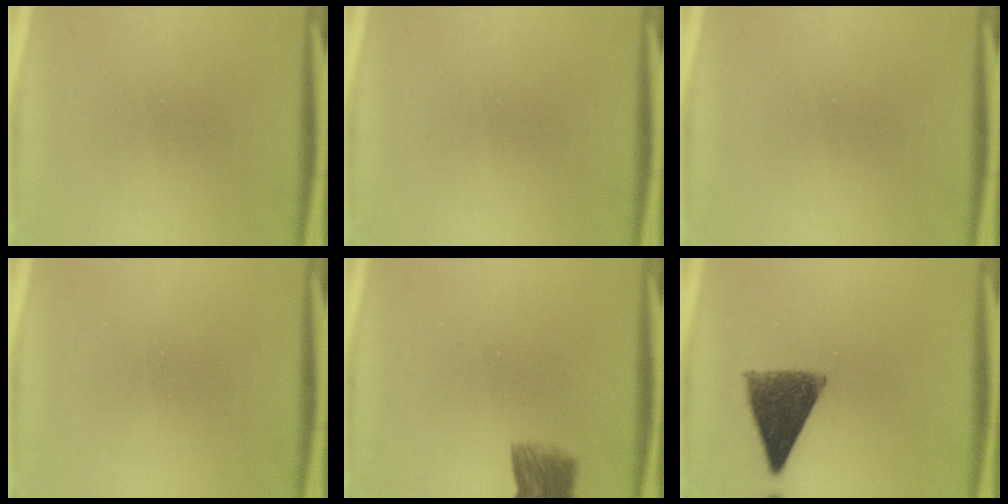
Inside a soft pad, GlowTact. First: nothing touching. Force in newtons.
{"total": 0.0}
{"total": 0.0}
{"total": 0.0}
{"total": 4.8}
{"total": 10.1}